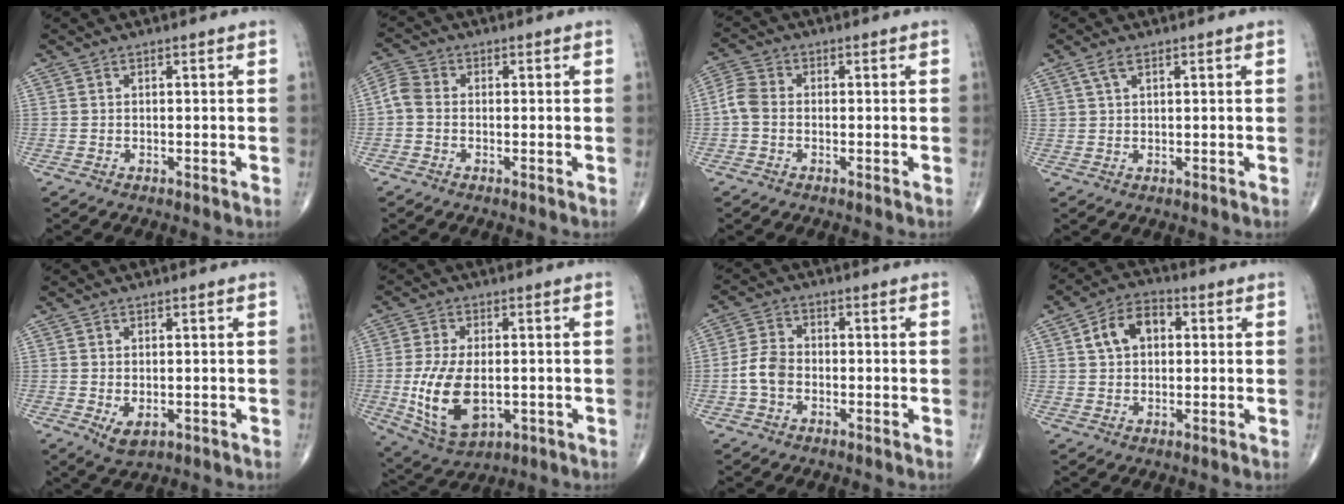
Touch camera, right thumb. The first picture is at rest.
{"total": 3.8, "force": [-0.6, 2.8, 2.5], "torque": [-0.053, 0.010, -0.024]}
{"total": 4.2, "force": [-0.7, 3.0, 2.8], "torque": [-0.060, 0.010, -0.026]}
{"total": 2.3, "force": [1.3, 1.0, 1.6], "torque": [-0.039, 0.006, 0.032]}
{"total": 3.5, "force": [-0.8, 2.0, 2.8], "torque": [-0.040, -0.008, -0.003]}
{"total": 13.4, "force": [-1.9, 7.4, 11.1], "torque": [-0.209, -0.010, -0.019]}
{"total": 5.1, "force": [-1.4, 3.7, 3.3], "torque": [-0.063, 0.017, -0.034]}
{"total": 8.2, "force": [1.9, 5.6, 5.7], "torque": [-0.084, 0.015, 0.025]}